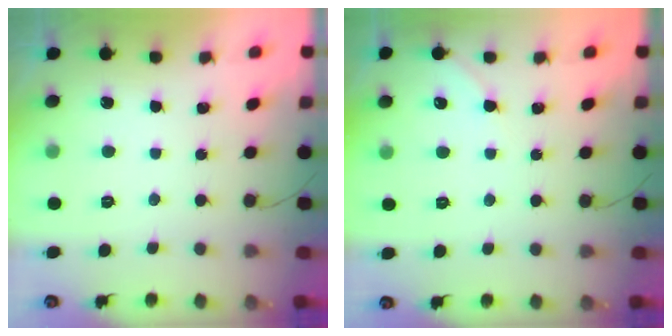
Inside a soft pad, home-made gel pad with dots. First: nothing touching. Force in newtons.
{"total": 3.0, "press": 3.0, "slide": 0.5}